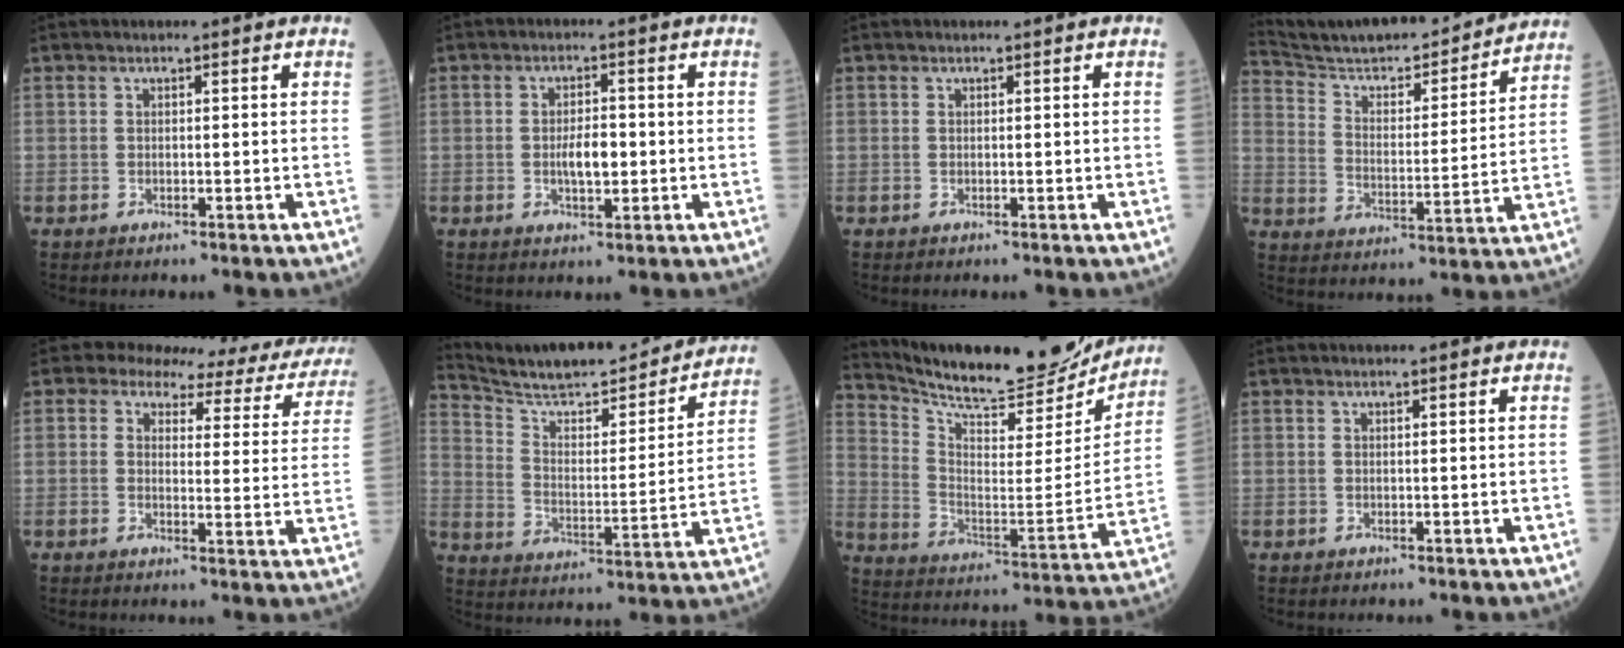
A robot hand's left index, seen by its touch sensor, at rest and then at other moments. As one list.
[{"total": 3.9, "force": [-0.4, 1.5, 3.6], "torque": [-0.066, 0.000, -0.007]}, {"total": 0.0}, {"total": 21.3, "force": [19.8, 2.6, 7.4], "torque": [-0.121, -0.009, 0.292]}, {"total": 12.7, "force": [11.7, 4.2, 2.6], "torque": [-0.007, -0.029, 0.101]}, {"total": 24.3, "force": [22.1, 3.4, 9.5], "torque": [-0.151, -0.029, 0.311]}, {"total": 23.1, "force": [21.4, 4.0, 7.7], "torque": [-0.135, -0.052, 0.308]}, {"total": 1.2, "force": [1.1, -0.1, 0.3], "torque": [-0.009, 0.008, 0.018]}]